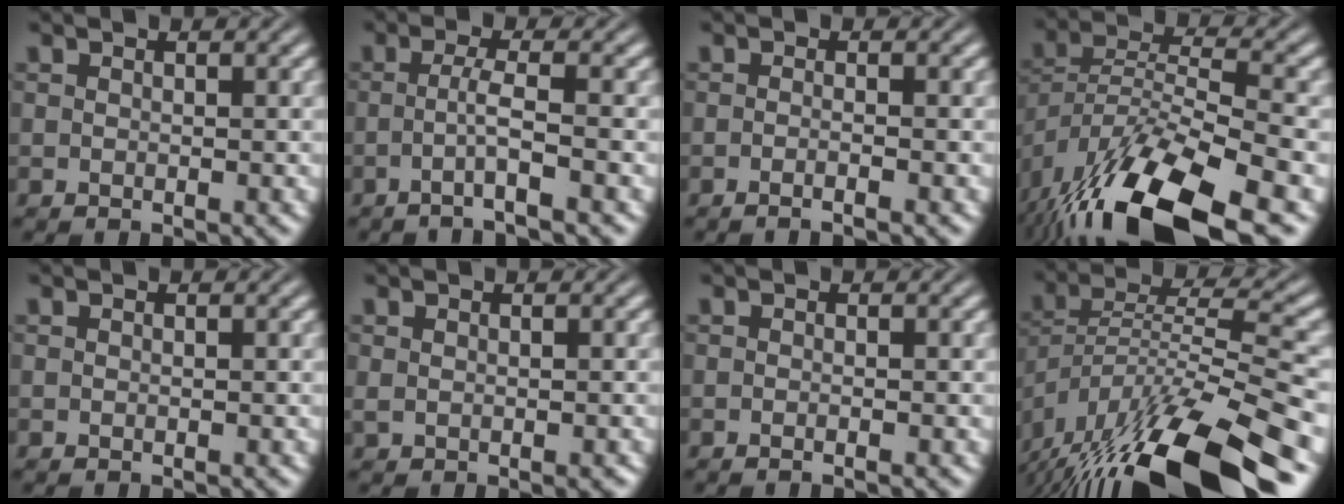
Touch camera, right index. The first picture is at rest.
{"total": 3.3, "force": [-1.8, -1.1, 2.5], "torque": [-0.042, -0.002, -0.028]}
{"total": 1.7, "force": [-1.4, -0.4, 0.8], "torque": [-0.010, 0.004, -0.028]}
{"total": 10.4, "force": [-4.6, 5.0, 7.8], "torque": [-0.150, -0.034, -0.055]}
{"total": 0.0}
{"total": 0.7, "force": [0.0, -0.4, 0.5], "torque": [0.001, 0.001, 0.007]}
{"total": 0.7, "force": [-0.7, -0.1, 0.3], "torque": [-0.002, 0.006, -0.014]}
{"total": 12.0, "force": [-5.6, 5.5, 9.1], "torque": [-0.159, -0.034, -0.070]}